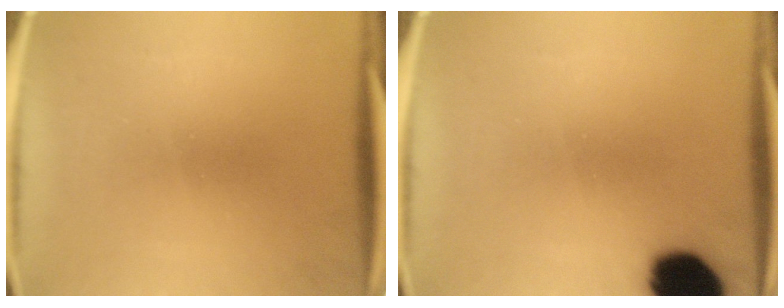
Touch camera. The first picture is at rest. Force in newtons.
{"total": 14.7}